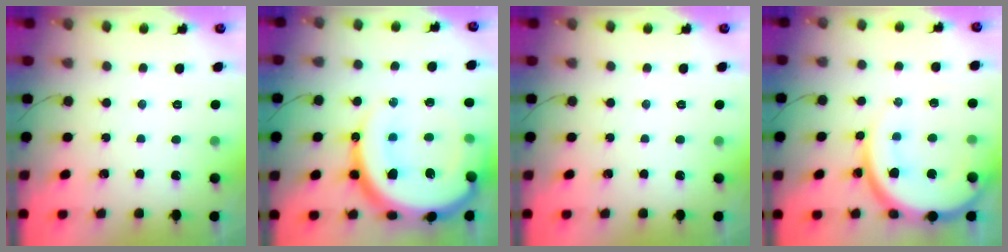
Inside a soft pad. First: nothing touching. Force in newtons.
{"total": 28.4, "press": 28.2, "slide": 2.8}
{"total": 0.0}
{"total": 14.5, "press": 14.5, "slide": 1.1}